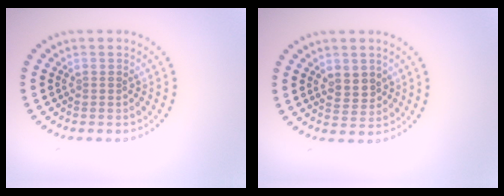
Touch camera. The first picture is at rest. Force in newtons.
{"total": 2.4, "press": 2.3, "slide": 0.6}